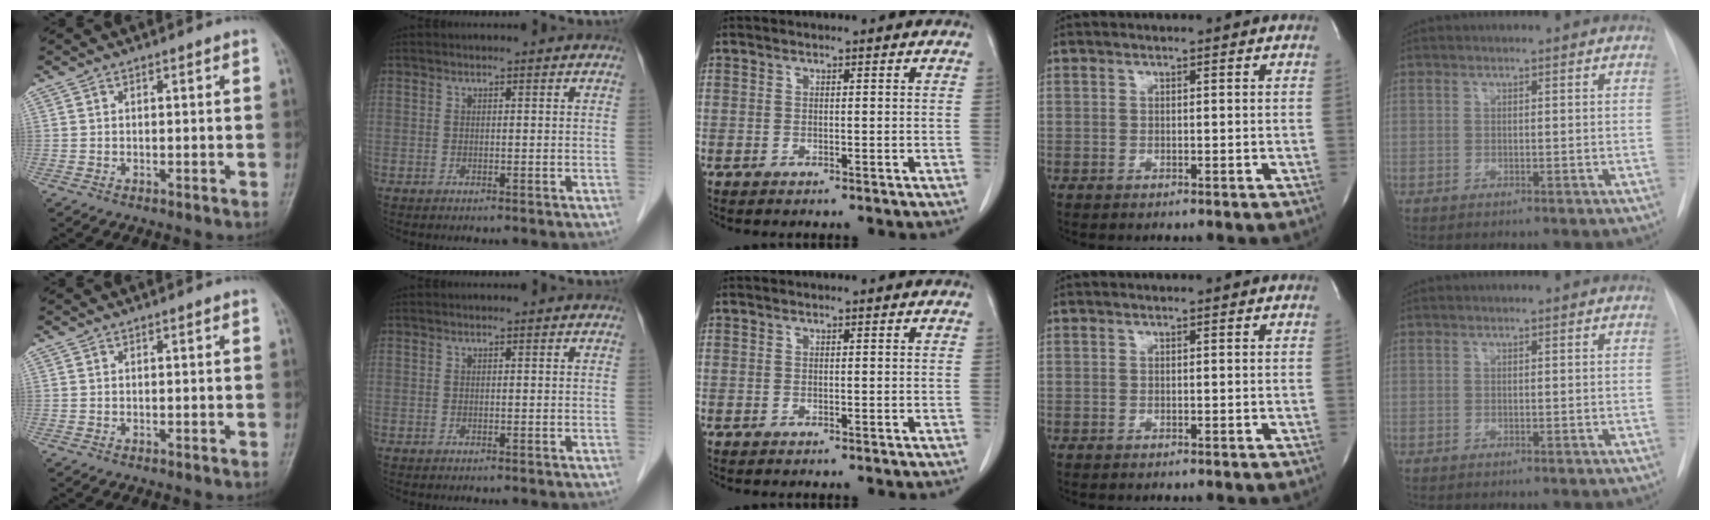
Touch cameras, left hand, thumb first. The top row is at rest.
{}